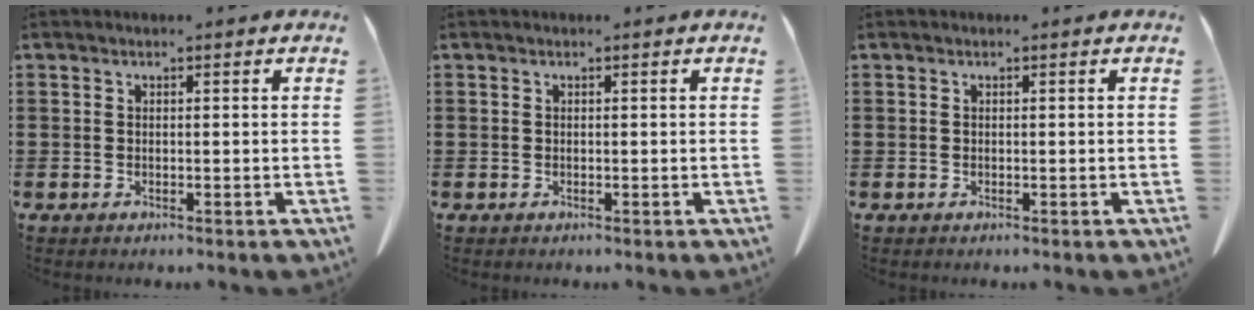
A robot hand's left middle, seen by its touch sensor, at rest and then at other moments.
{"total": 0.0}
{"total": 0.0}